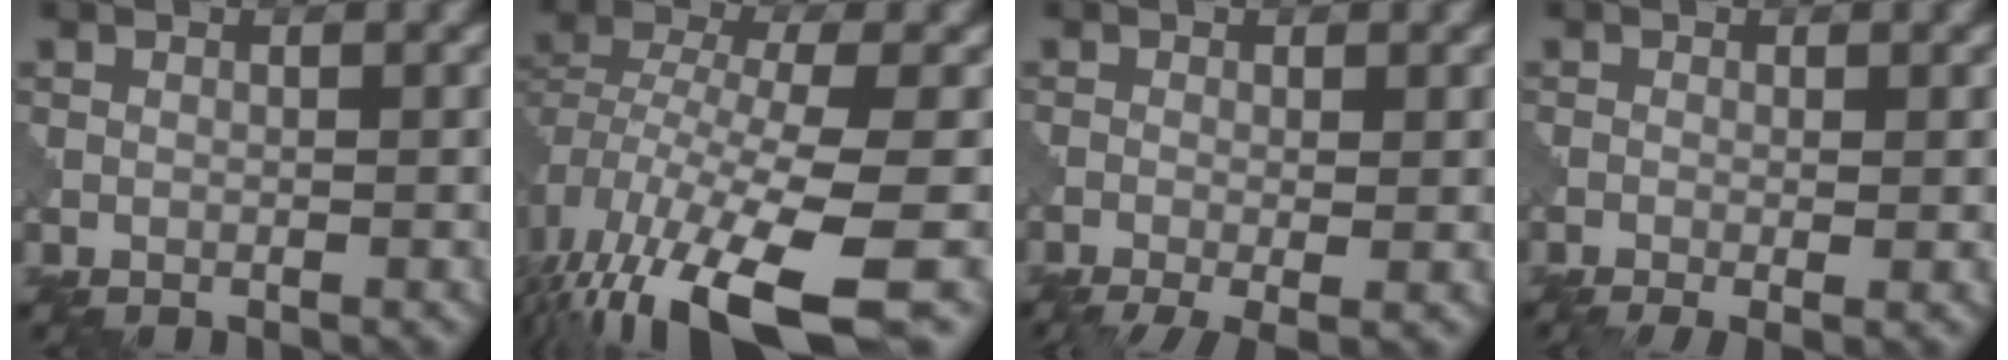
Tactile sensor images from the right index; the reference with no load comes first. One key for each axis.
{"total": 12.6, "fx": -7.0, "fy": 4.0, "fz": 9.7, "tx": -0.203, "ty": -0.018, "tz": -0.105}
{"total": 3.7, "fx": -1.7, "fy": 1.0, "fz": 3.1, "tx": -0.055, "ty": -0.009, "tz": -0.029}
{"total": 2.2, "fx": -0.7, "fy": 0.6, "fz": 2.0, "tx": -0.036, "ty": -0.007, "tz": -0.013}